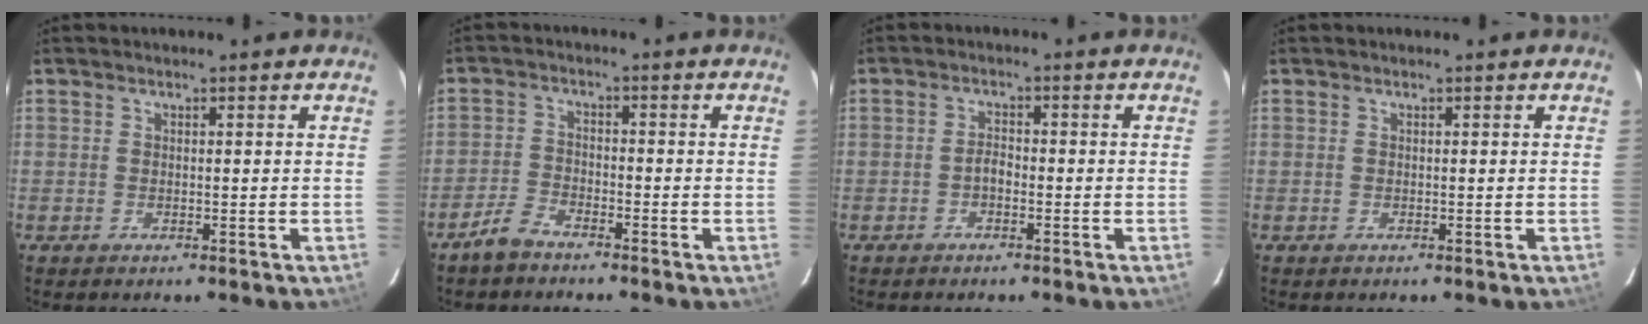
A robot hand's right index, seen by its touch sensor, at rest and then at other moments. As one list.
[{"total": 4.3, "force": [-3.7, 1.5, 1.7], "torque": [-0.051, 0.008, -0.072]}, {"total": 1.7, "force": [-1.2, 0.7, 1.0], "torque": [-0.018, 0.007, -0.023]}, {"total": 0.0}]